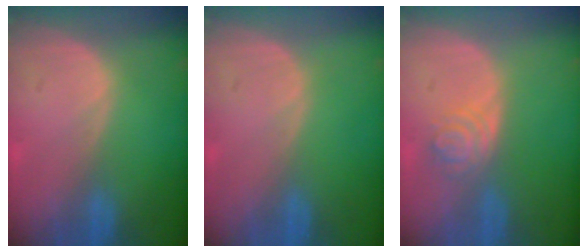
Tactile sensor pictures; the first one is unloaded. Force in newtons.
{"total": 0.0}
{"total": 4.0, "press": 3.6, "slide": 1.7}